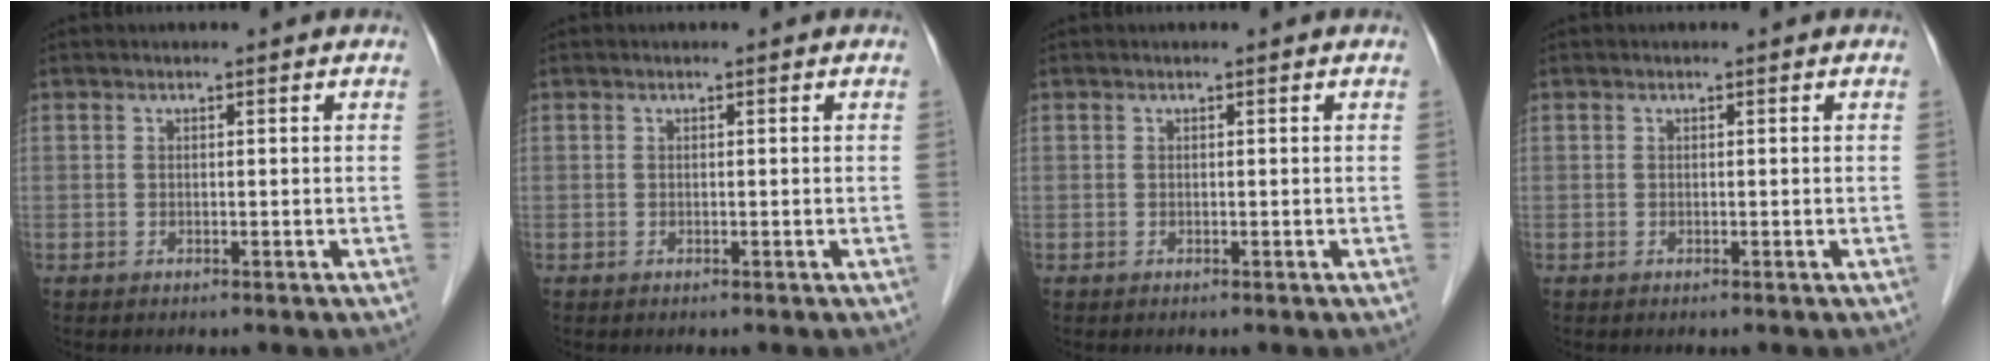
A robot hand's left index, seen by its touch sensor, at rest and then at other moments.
{"total": 0.0}
{"total": 0.0}
{"total": 0.0}